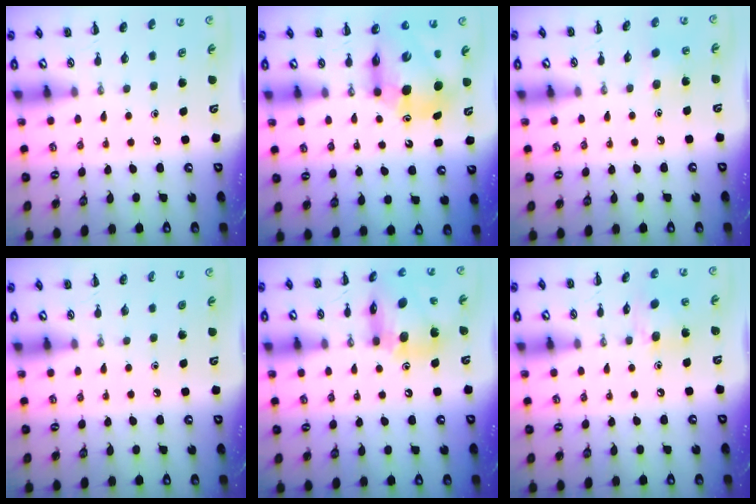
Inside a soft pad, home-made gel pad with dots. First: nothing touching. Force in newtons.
{"total": 12.3, "press": 11.8, "slide": 3.6}
{"total": 6.3, "press": 6.1, "slide": 1.6}
{"total": 0.0}
{"total": 17.3, "press": 17.0, "slide": 2.9}
{"total": 9.4, "press": 9.4, "slide": 0.9}